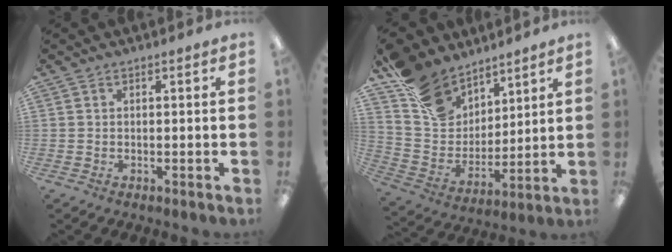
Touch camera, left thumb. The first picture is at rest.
{"total": 16.8, "force": [11.4, 11.1, 5.4], "torque": [-0.120, -0.068, 0.226]}